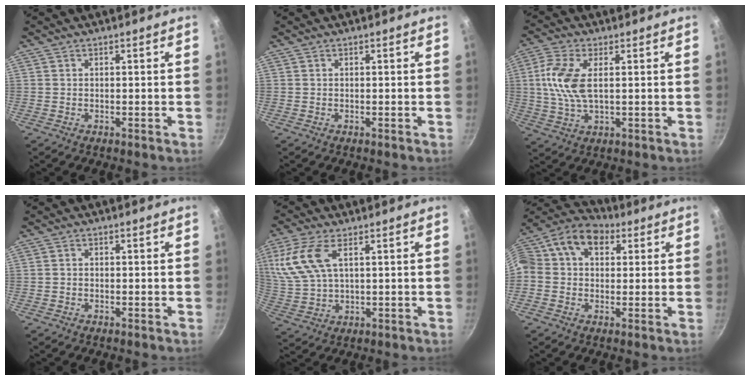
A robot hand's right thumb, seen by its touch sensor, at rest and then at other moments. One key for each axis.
{"total": 0.0}
{"total": 9.4, "fx": 1.4, "fy": 4.5, "fz": 8.1, "tx": -0.171, "ty": 0.005, "tz": 0.025}
{"total": 0.7, "fx": -0.3, "fy": 0.6, "fz": 0.3, "tx": -0.007, "ty": 0.003, "tz": -0.005}
{"total": 11.7, "fx": 4.3, "fy": 5.8, "fz": 9.3, "tx": -0.196, "ty": 0.003, "tz": 0.091}
{"total": 14.4, "fx": 3.4, "fy": 11.1, "fz": 8.6, "tx": -0.159, "ty": 0.035, "tz": 0.035}